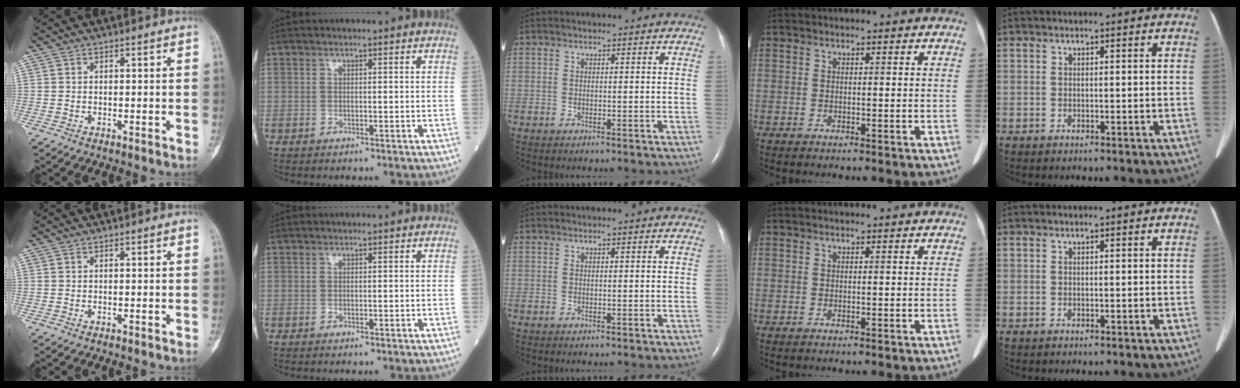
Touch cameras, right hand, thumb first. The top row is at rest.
{}